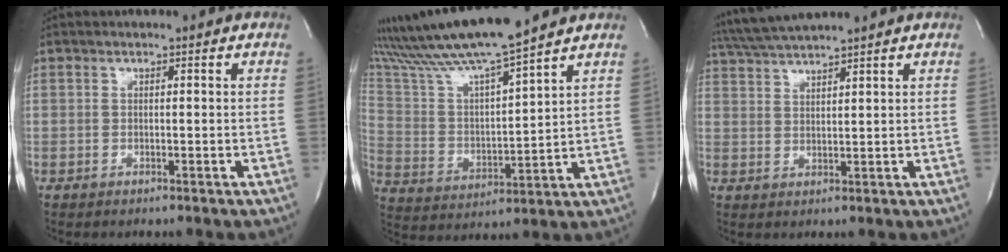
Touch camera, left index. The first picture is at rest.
{"total": 16.8, "force": [14.8, -1.0, 8.0], "torque": [-0.163, -0.003, 0.268]}
{"total": 6.9, "force": [6.3, -1.3, 2.5], "torque": [-0.056, 0.019, 0.119]}